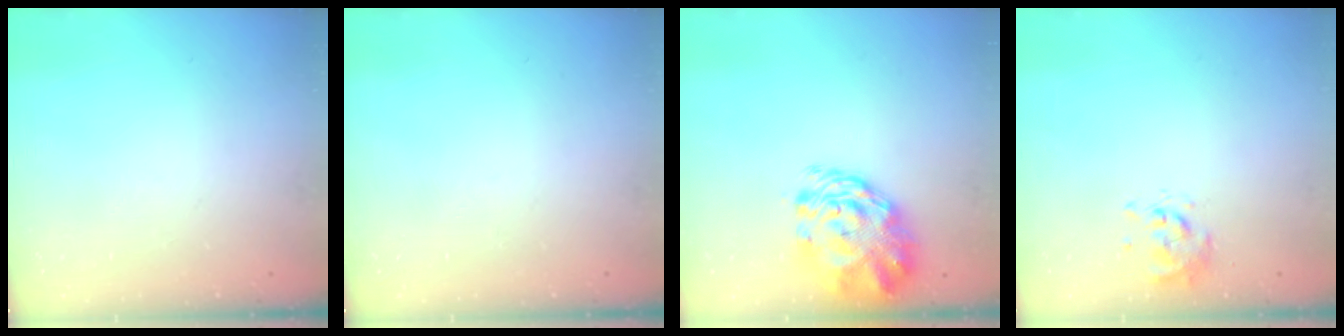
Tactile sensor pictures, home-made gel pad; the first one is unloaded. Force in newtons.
{"total": 0.0}
{"total": 3.6, "press": 3.3, "slide": 1.5}
{"total": 0.0}